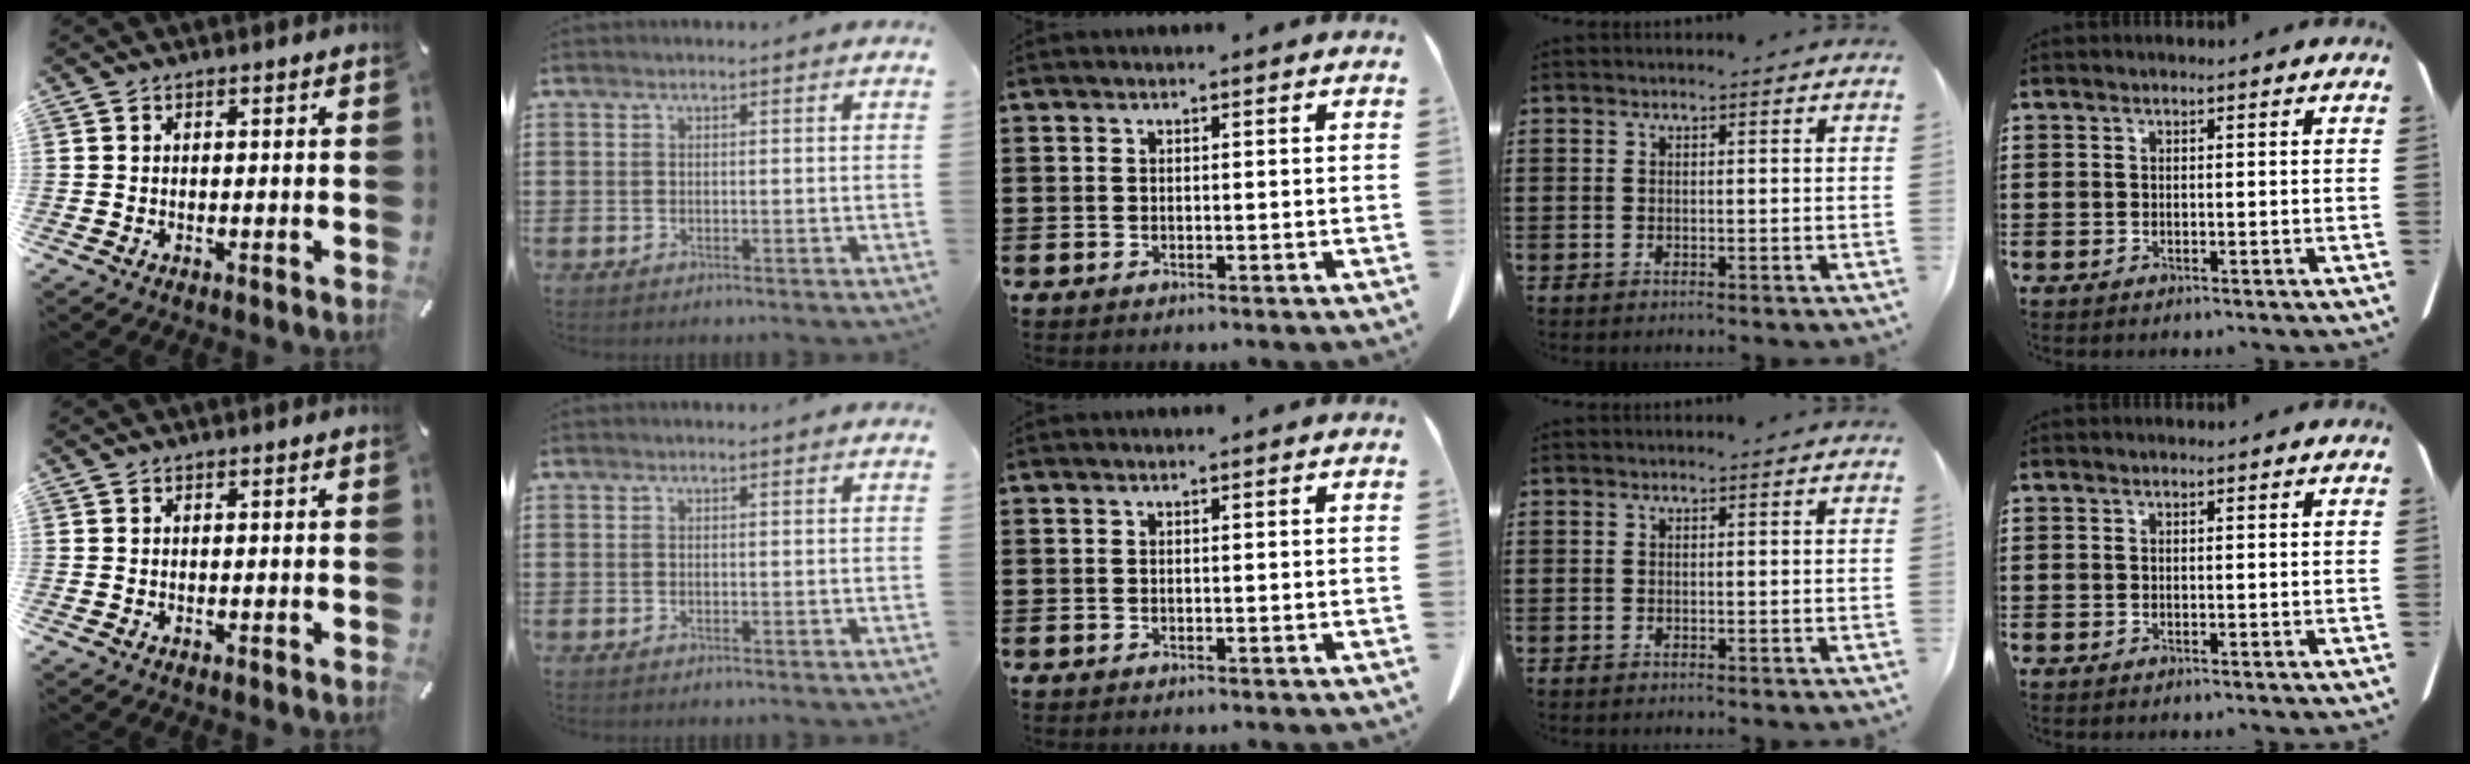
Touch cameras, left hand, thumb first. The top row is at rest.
{}